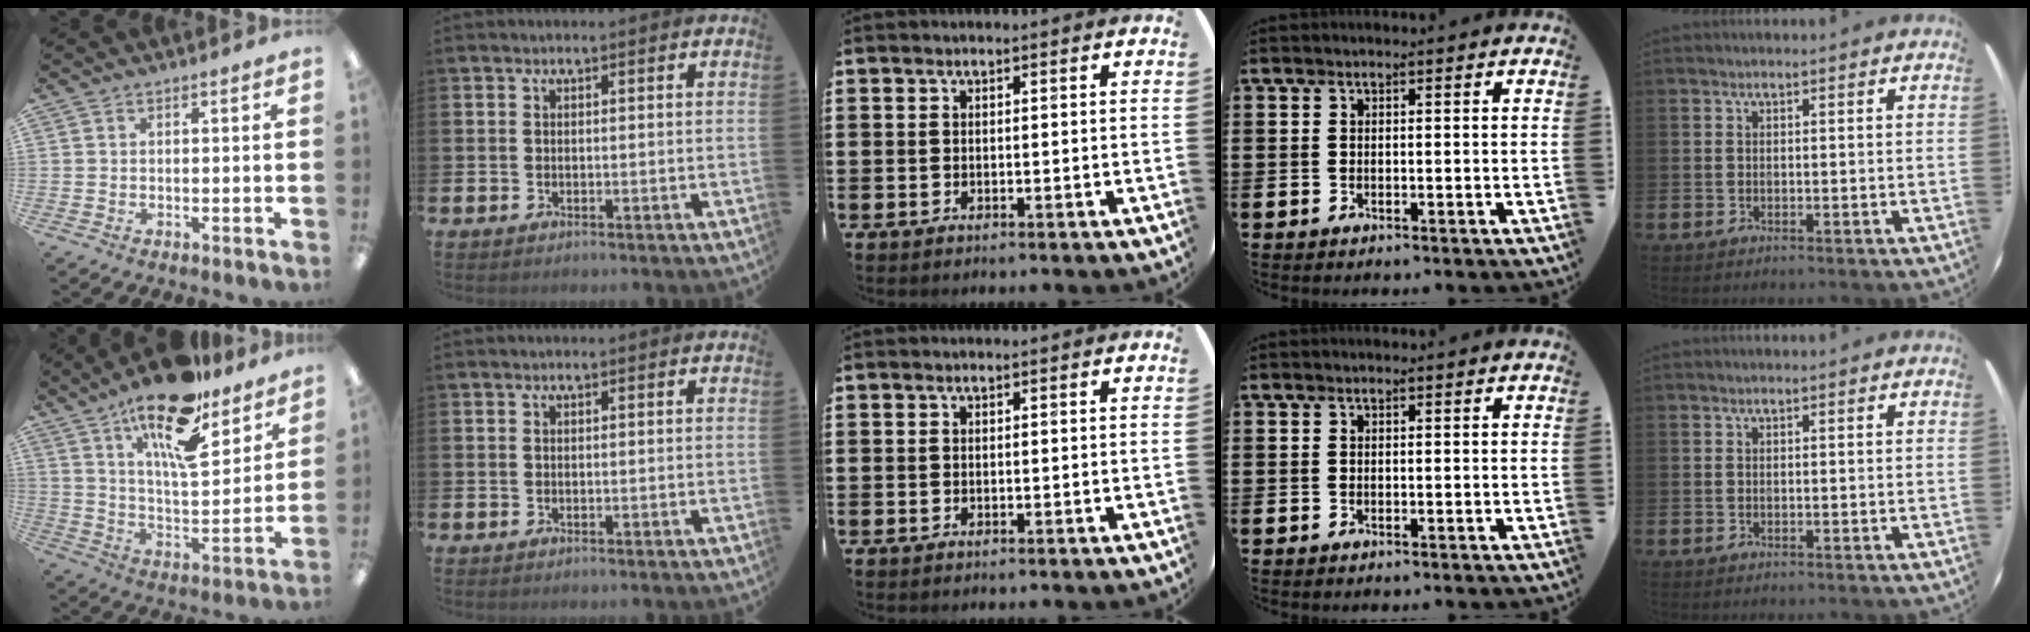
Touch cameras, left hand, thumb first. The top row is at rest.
{"thumb": {"total": 19.6, "force": [13.4, 6.8, 12.5], "torque": [-0.208, -0.077, 0.223]}}